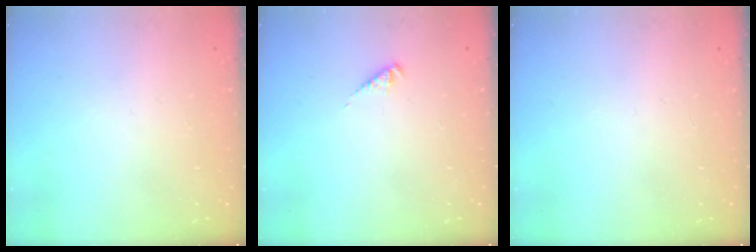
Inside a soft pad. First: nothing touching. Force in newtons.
{"total": 2.4, "press": 2.4, "slide": 0.3}
{"total": 0.0}